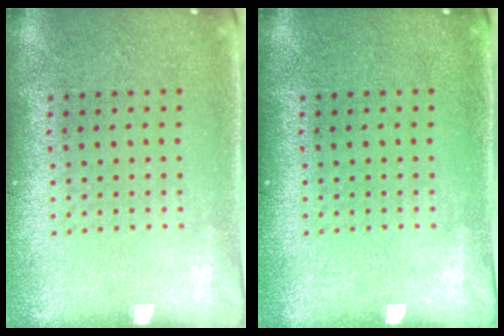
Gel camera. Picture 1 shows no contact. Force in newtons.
{"total": 0.0}